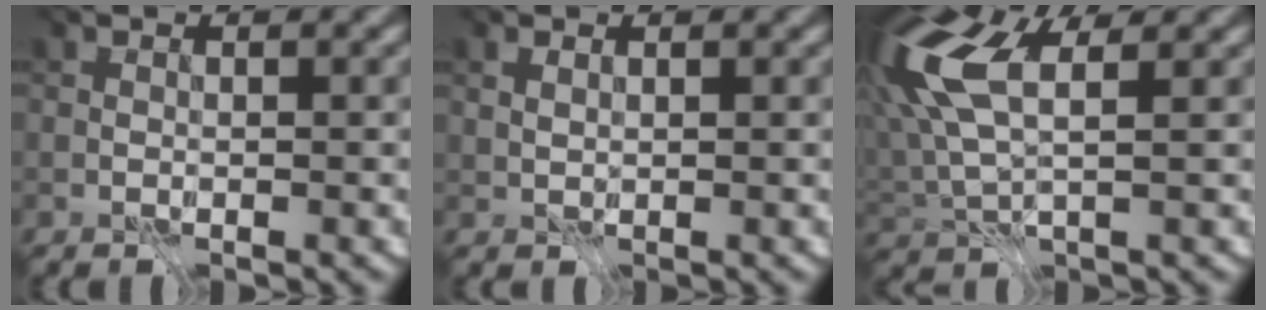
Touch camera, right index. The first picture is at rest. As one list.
[{"total": 1.4, "force": [0.7, 0.9, 0.8], "torque": [-0.031, -0.002, 0.020]}, {"total": 10.4, "force": [2.9, 4.6, 8.9], "torque": [-0.206, 0.007, 0.069]}]